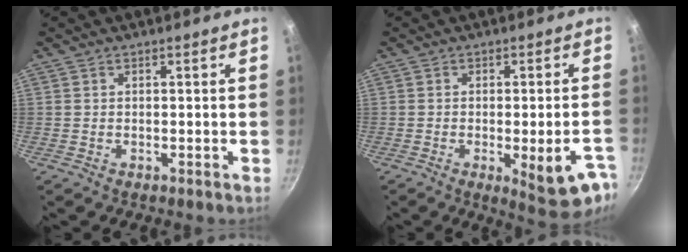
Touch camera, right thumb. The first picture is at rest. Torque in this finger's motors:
{"motor_torque": [-0.05, 0.17, -0.02, 0.26, 0.02]}